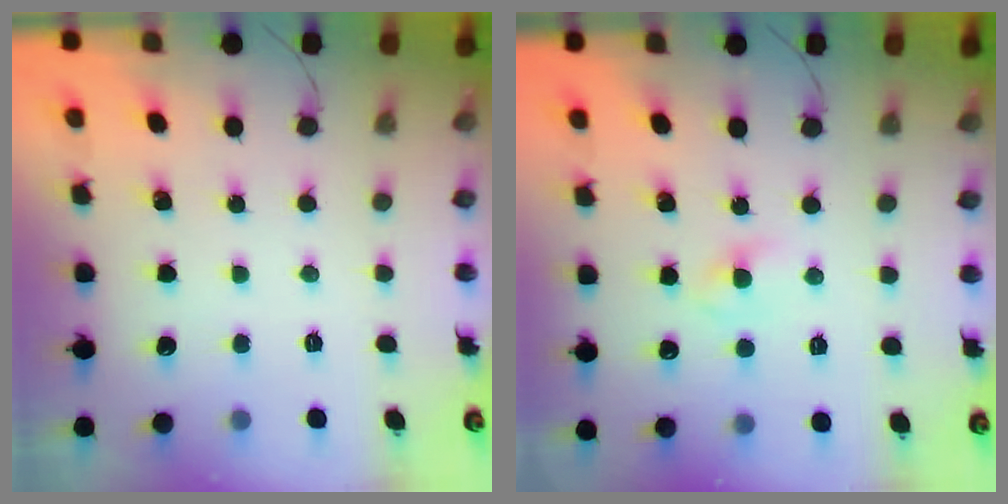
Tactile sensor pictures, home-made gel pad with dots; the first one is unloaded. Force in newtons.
{"total": 1.9, "press": 1.7, "slide": 0.8}